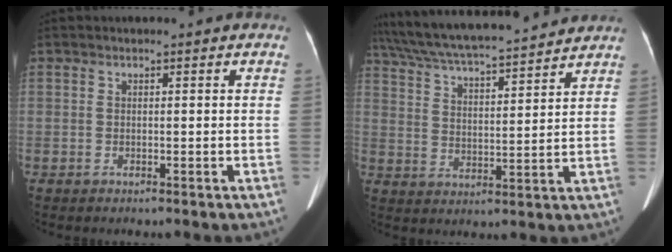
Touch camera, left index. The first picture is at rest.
{"total": 18.9, "force": [17.1, 1.6, 8.1], "torque": [-0.144, 0.025, 0.269]}